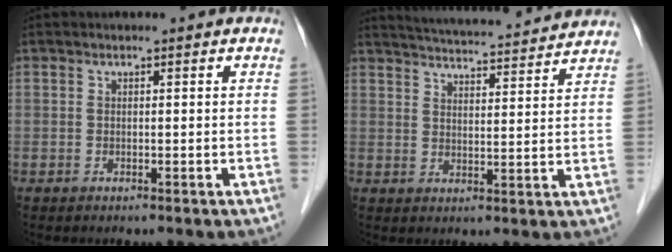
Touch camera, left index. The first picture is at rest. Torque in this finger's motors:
{"motor_torque": [-0.77, -1.14, 0.15, 0.04]}